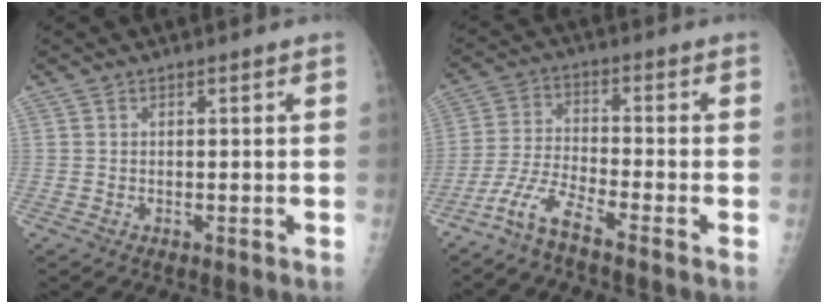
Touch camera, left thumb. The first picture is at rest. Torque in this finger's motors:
{"motor_torque": [-0.07, 0.12, 0.28, 0.71, 0.05]}